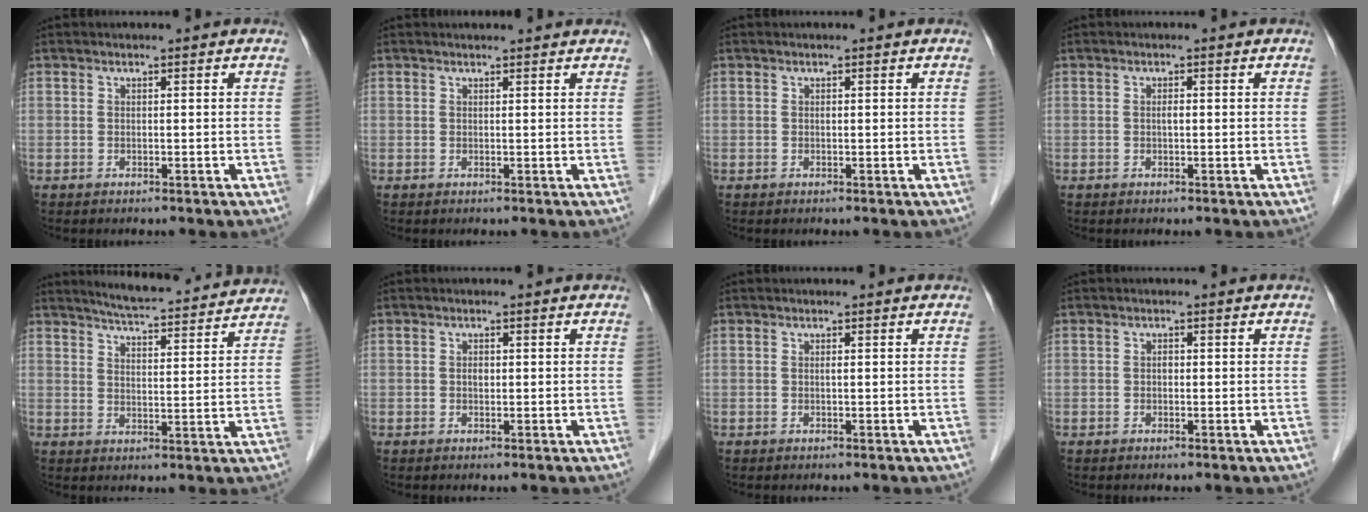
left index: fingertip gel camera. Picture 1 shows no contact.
{"total": 2.8, "force": [2.7, 0.2, 0.9], "torque": [-0.012, 0.011, 0.027]}
{"total": 0.5, "force": [-0.5, 0.0, 0.1], "torque": [-0.003, -0.005, -0.008]}
{"total": 0.9, "force": [-0.6, 0.1, 0.6], "torque": [-0.011, -0.005, -0.010]}
{"total": 15.5, "force": [14.5, 1.5, 5.1], "torque": [-0.075, -0.004, 0.186]}
{"total": 0.9, "force": [-0.6, 0.5, 0.6], "torque": [-0.011, -0.004, -0.009]}
{"total": 0.6, "force": [-0.6, -0.1, 0.2], "torque": [-0.004, -0.006, -0.009]}
{"total": 0.8, "force": [-0.7, 0.3, 0.3], "torque": [-0.006, -0.003, -0.013]}